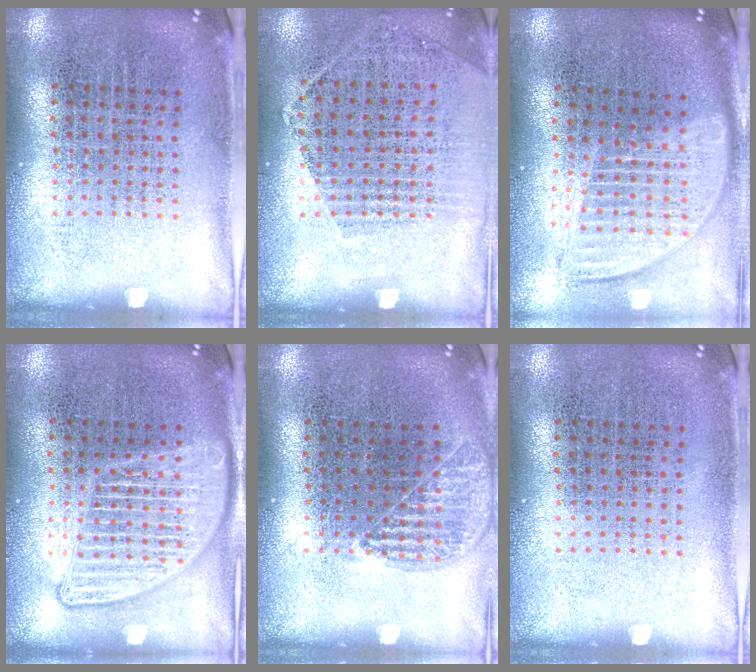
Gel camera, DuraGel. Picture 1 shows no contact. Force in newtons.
{"total": 1.1, "press": 1.1, "slide": 0.4}
{"total": 1.8, "press": 1.5, "slide": 0.9}
{"total": 2.8, "press": 2.8, "slide": 0.2}
{"total": 1.0, "press": 1.0, "slide": 0.2}
{"total": 0.0}